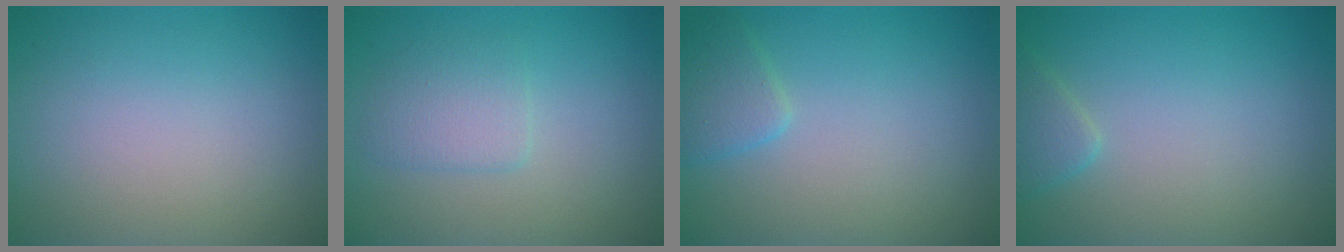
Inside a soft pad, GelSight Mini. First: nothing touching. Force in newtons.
{"total": 2.1, "press": 2.1, "slide": 0.0}
{"total": 1.9, "press": 1.9, "slide": 0.1}
{"total": 1.6, "press": 1.6, "slide": 0.1}